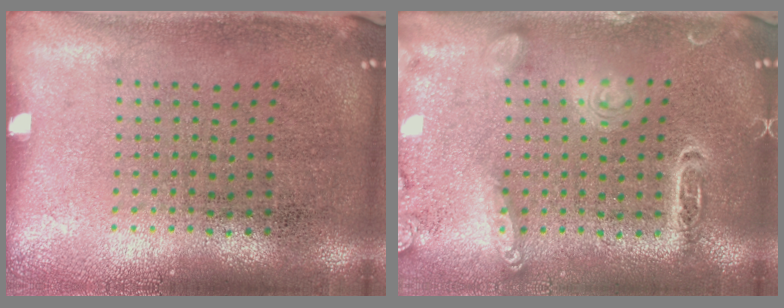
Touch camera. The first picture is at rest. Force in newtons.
{"total": 1.8, "press": 1.8, "slide": 0.1}